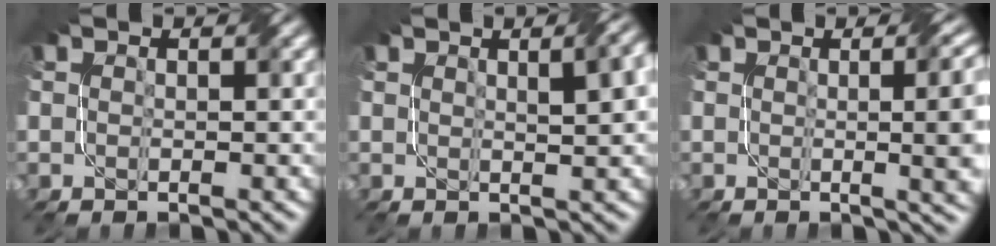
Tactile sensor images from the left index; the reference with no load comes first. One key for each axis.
{"total": 4.4, "fx": 1.8, "fy": 1.5, "fz": 3.7, "tx": -0.028, "ty": 0.015, "tz": 0.019}
{"total": 8.7, "fx": 0.6, "fy": 3.7, "fz": 7.9, "tx": -0.044, "ty": 0.011, "tz": 0.008}